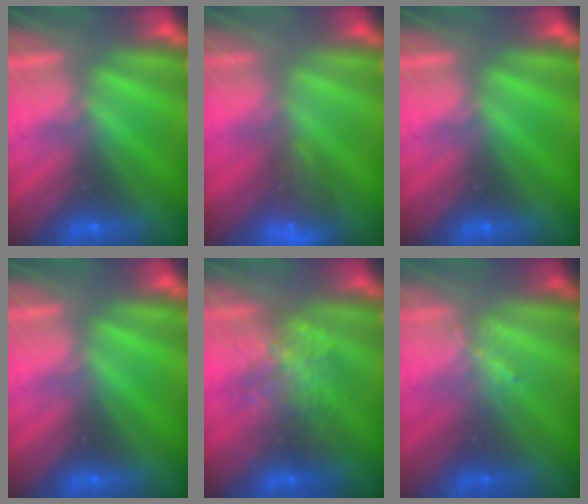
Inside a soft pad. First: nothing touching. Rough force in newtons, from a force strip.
{"total": 6.6}
{"total": 0.0}
{"total": 0.0}
{"total": 2.2}
{"total": 1.1}